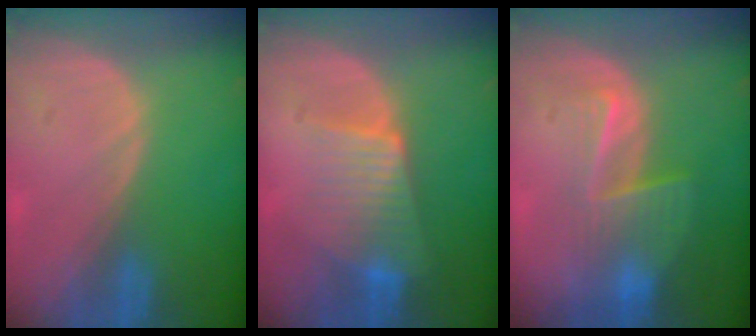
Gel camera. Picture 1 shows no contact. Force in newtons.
{"total": 6.7, "press": 6.2, "slide": 2.5}
{"total": 6.4, "press": 5.7, "slide": 2.9}